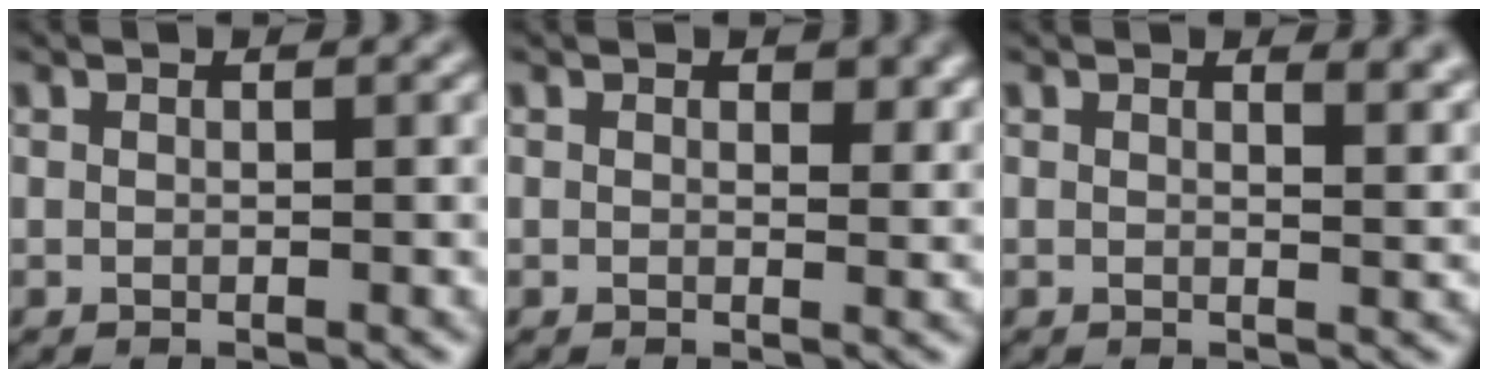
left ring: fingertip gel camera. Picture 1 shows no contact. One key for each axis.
{"total": 1.5, "fx": 0.6, "fy": 0.8, "fz": 1.1, "tx": -0.010, "ty": -0.004, "tz": 0.010}
{"total": 2.7, "fx": 1.7, "fy": 1.1, "fz": 1.8, "tx": -0.015, "ty": -0.001, "tz": 0.023}